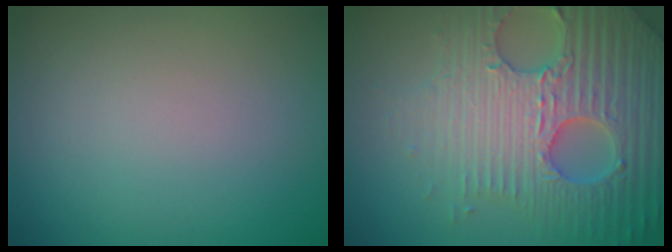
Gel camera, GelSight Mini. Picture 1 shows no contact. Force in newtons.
{"total": 7.3, "press": 7.1, "slide": 1.8}